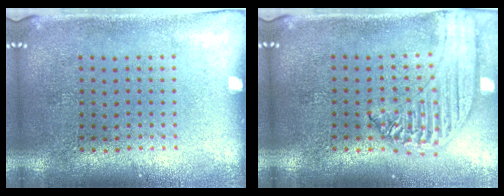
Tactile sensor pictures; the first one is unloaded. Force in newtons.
{"total": 1.5, "press": 1.4, "slide": 0.3}